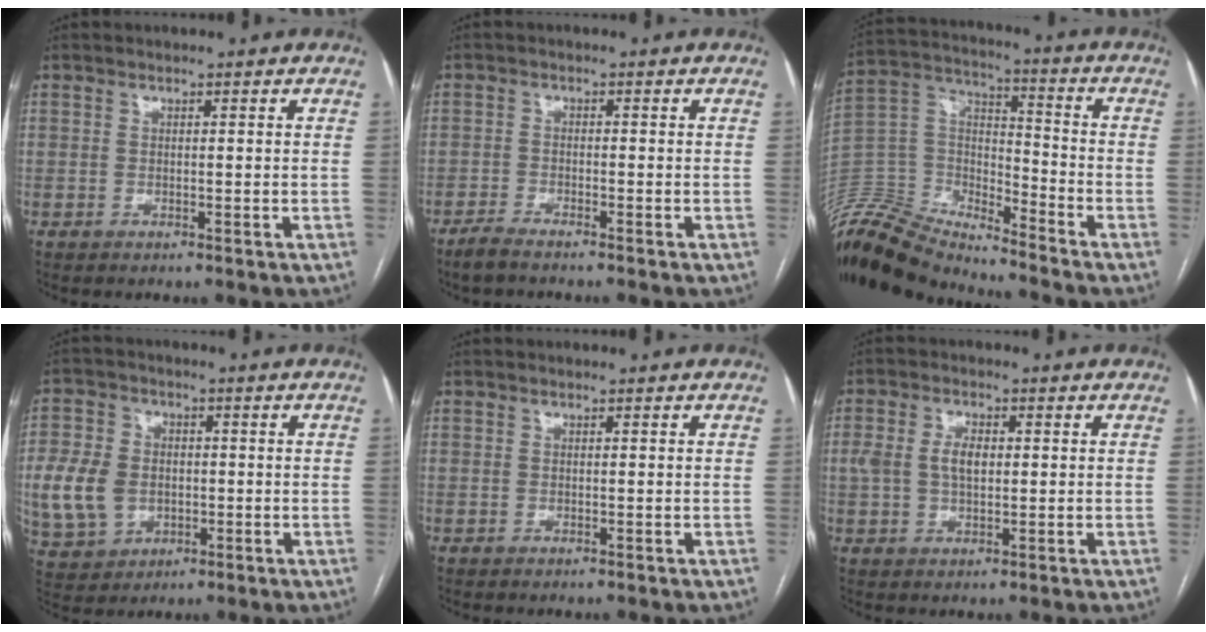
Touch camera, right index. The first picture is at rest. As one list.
[{"total": 2.7, "force": [-2.4, 0.2, 1.3], "torque": [-0.030, -0.005, -0.046]}, {"total": 18.6, "force": [-17.7, 3.9, 4.3], "torque": [-0.090, 0.038, -0.318]}, {"total": 22.5, "force": [-3.2, 19.0, 11.7], "torque": [-0.339, 0.025, -0.036]}, {"total": 0.0}, {"total": 5.5, "force": [0.5, 3.2, 4.4], "torque": [-0.097, 0.018, 0.015]}]